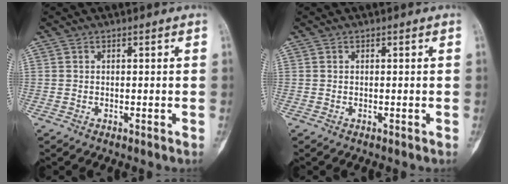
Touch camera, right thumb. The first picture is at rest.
{"total": 0.0}